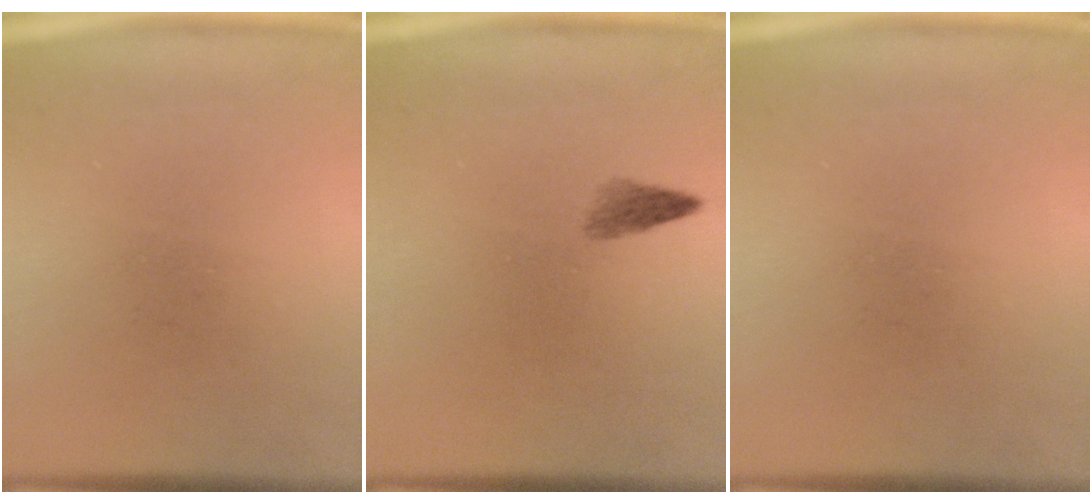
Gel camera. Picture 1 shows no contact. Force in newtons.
{"total": 1.5}
{"total": 0.0}